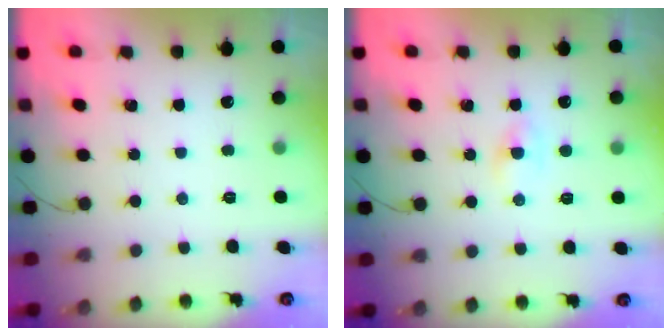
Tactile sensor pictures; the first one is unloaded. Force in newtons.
{"total": 1.2, "press": 1.0, "slide": 0.6}